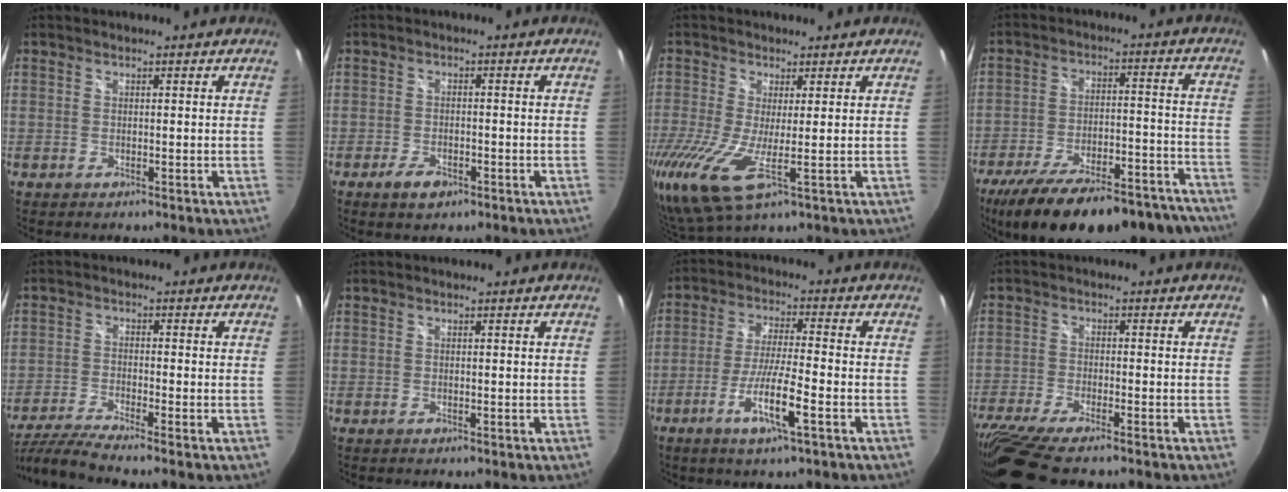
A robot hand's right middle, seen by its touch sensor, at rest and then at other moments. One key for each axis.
{"total": 4.0, "fx": -2.5, "fy": 1.9, "fz": 2.4, "tx": -0.059, "ty": -0.007, "tz": -0.045}
{"total": 9.2, "fx": -1.7, "fy": 2.3, "fz": 8.8, "tx": -0.188, "ty": -0.027, "tz": -0.036}
{"total": 27.9, "fx": -22.9, "fy": 8.3, "fz": 13.5, "tx": -0.237, "ty": -0.021, "tz": -0.314}
{"total": 7.9, "fx": -6.8, "fy": -0.6, "fz": 4.0, "tx": -0.100, "ty": -0.025, "tz": -0.128}
{"total": 0.0}
{"total": 9.0, "fx": -4.2, "fy": 0.5, "fz": 7.9, "tx": -0.159, "ty": -0.010, "tz": -0.078}
{"total": 12.7, "fx": -10.4, "fy": 1.8, "fz": 7.0, "tx": -0.163, "ty": -0.049, "tz": -0.188}